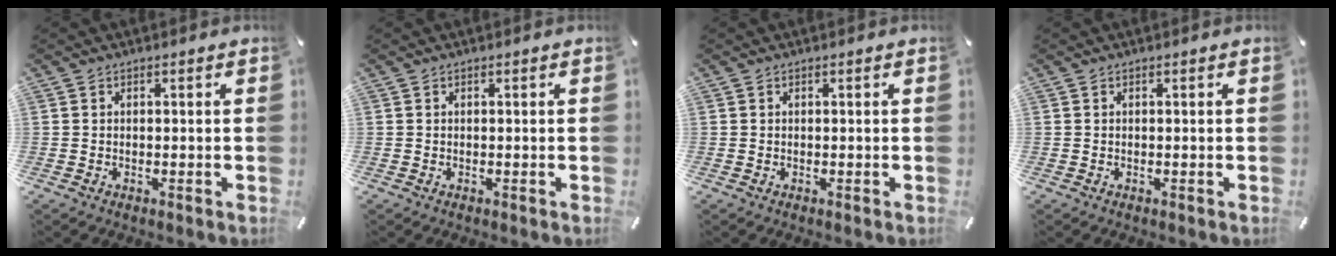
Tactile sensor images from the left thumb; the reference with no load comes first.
{"total": 0.0}
{"total": 0.0}
{"total": 0.0}